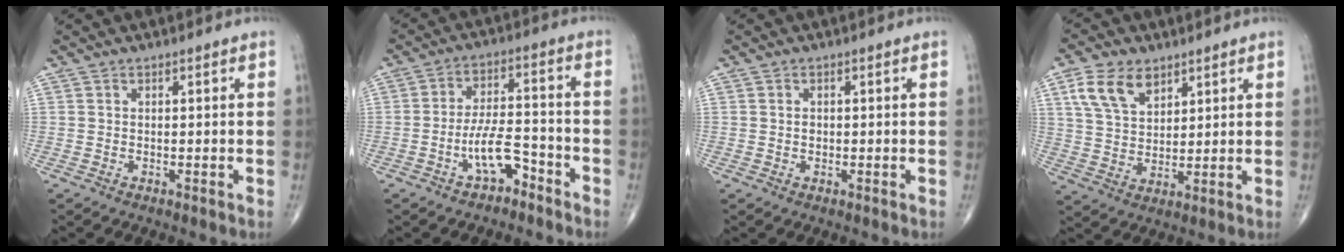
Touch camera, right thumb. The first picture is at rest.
{"total": 7.6, "force": [-4.3, 3.2, 5.3], "torque": [-0.089, 0.042, -0.076]}
{"total": 1.0, "force": [0.0, 0.7, 0.6], "torque": [-0.006, 0.000, 0.001]}
{"total": 9.3, "force": [5.0, 5.7, 5.4], "torque": [-0.089, -0.015, 0.099]}